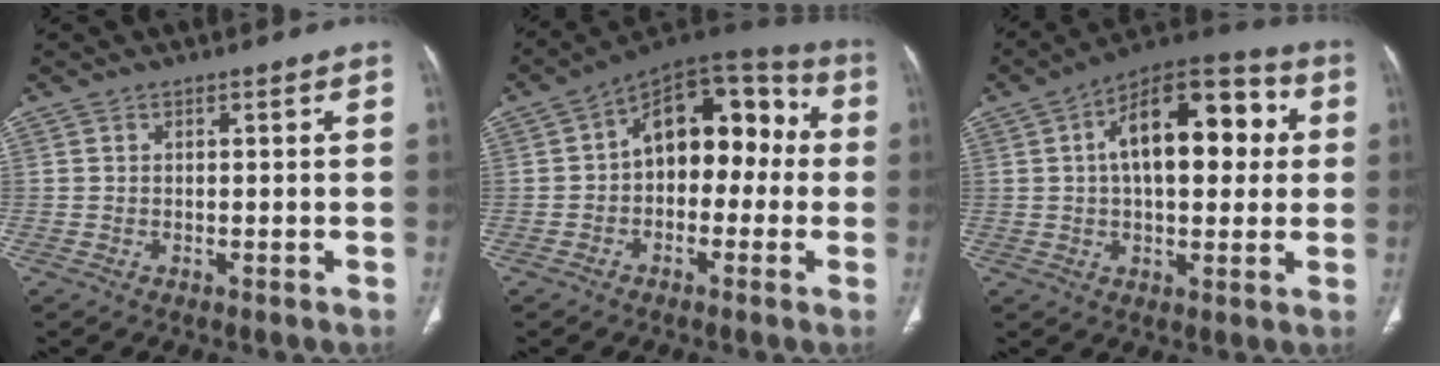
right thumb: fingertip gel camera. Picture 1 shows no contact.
{"total": 15.0, "force": [0.3, 9.7, 11.5], "torque": [-0.115, 0.054, -0.015]}
{"total": 18.9, "force": [3.6, 9.7, 15.8], "torque": [-0.205, 0.030, 0.046]}